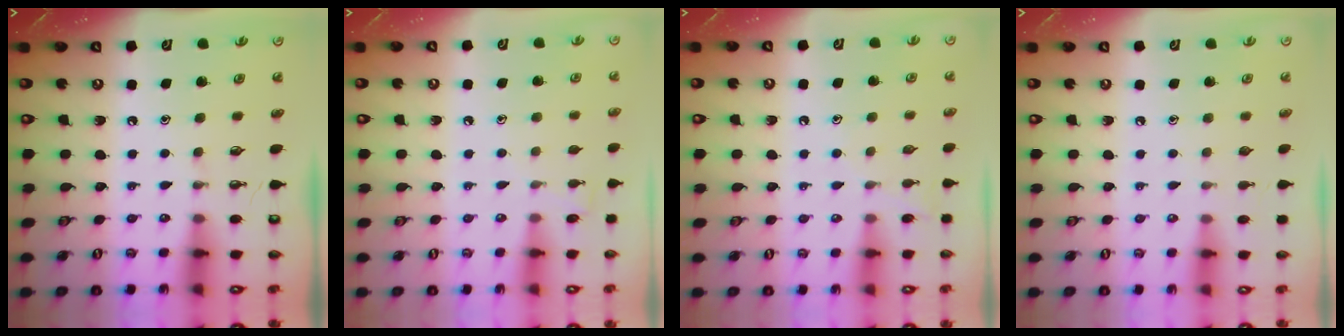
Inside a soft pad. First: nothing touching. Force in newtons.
{"total": 5.3, "press": 5.3, "slide": 0.6}
{"total": 7.1, "press": 7.0, "slide": 0.8}
{"total": 0.0}